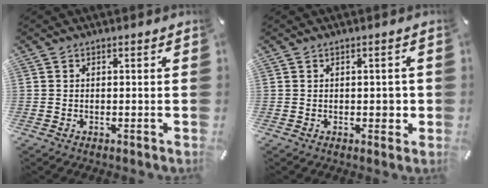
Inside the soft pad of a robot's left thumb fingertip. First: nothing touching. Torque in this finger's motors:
{"motor_torque": [-0.14, -0.06, 0.25, -0.01, 0.03]}